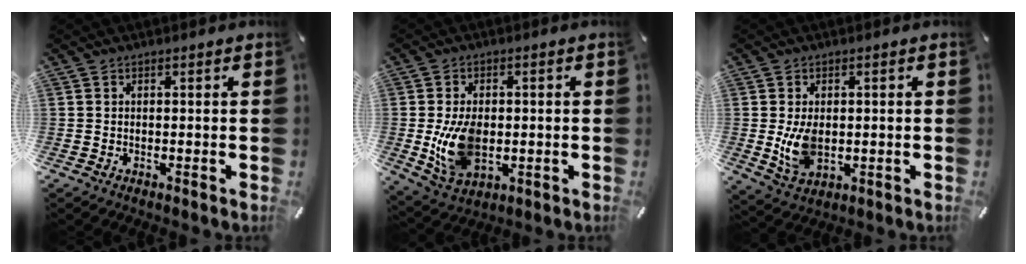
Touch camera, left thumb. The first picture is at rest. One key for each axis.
{"total": 10.8, "fx": -1.0, "fy": 7.1, "fz": 8.1, "tx": -0.164, "ty": -0.005, "tz": -0.017}
{"total": 7.1, "fx": -0.2, "fy": 4.6, "fz": 5.4, "tx": -0.113, "ty": -0.008, "tz": -0.009}